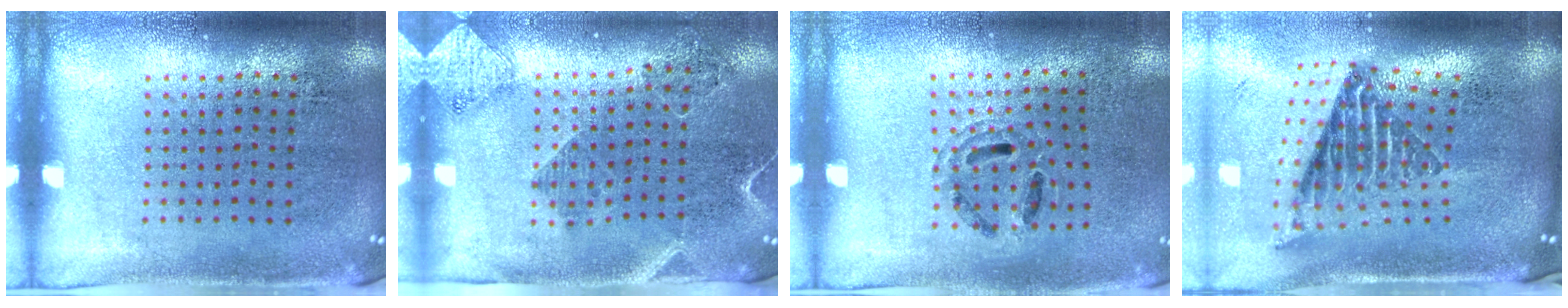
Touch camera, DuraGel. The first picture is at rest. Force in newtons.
{"total": 1.8, "press": 1.7, "slide": 0.8}
{"total": 0.9, "press": 0.9, "slide": 0.2}
{"total": 2.6, "press": 1.6, "slide": 2.0}